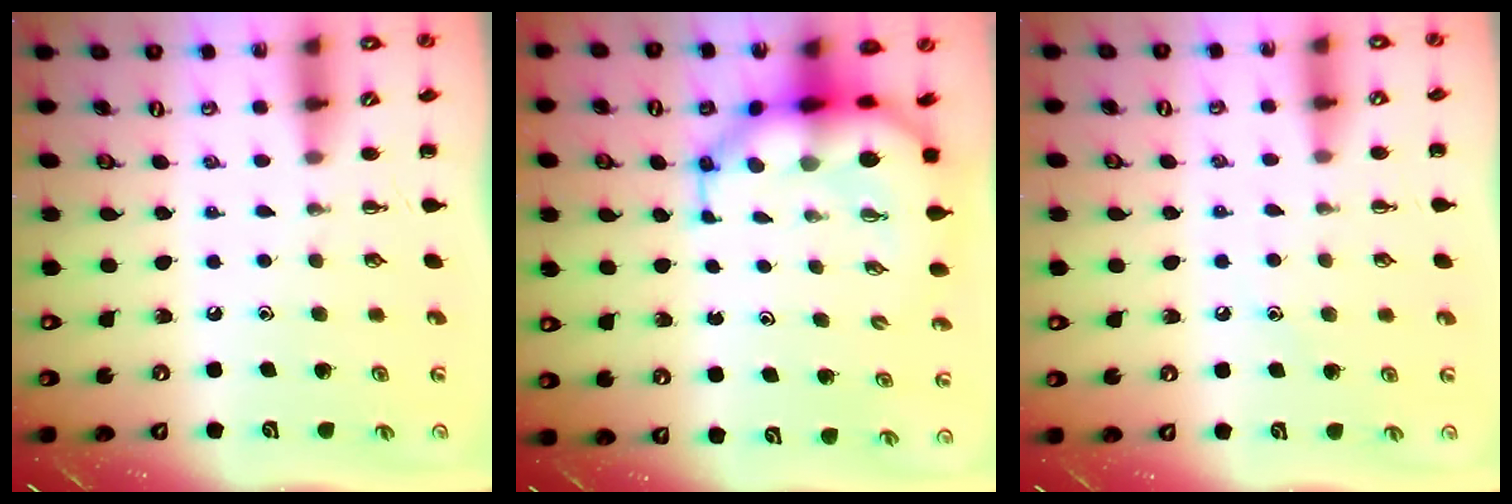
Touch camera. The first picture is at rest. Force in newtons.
{"total": 9.4, "press": 9.0, "slide": 2.6}
{"total": 6.7, "press": 6.4, "slide": 2.0}